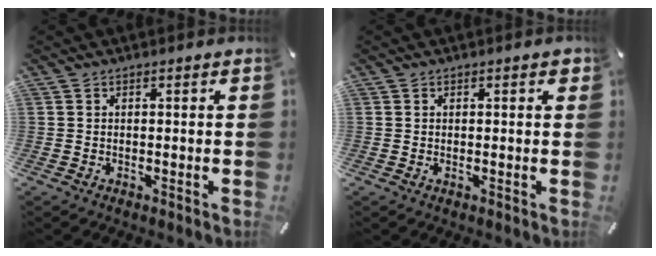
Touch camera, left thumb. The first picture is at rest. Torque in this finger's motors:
{"motor_torque": [0.11, -0.15, -0.08, -0.02, -0.07]}